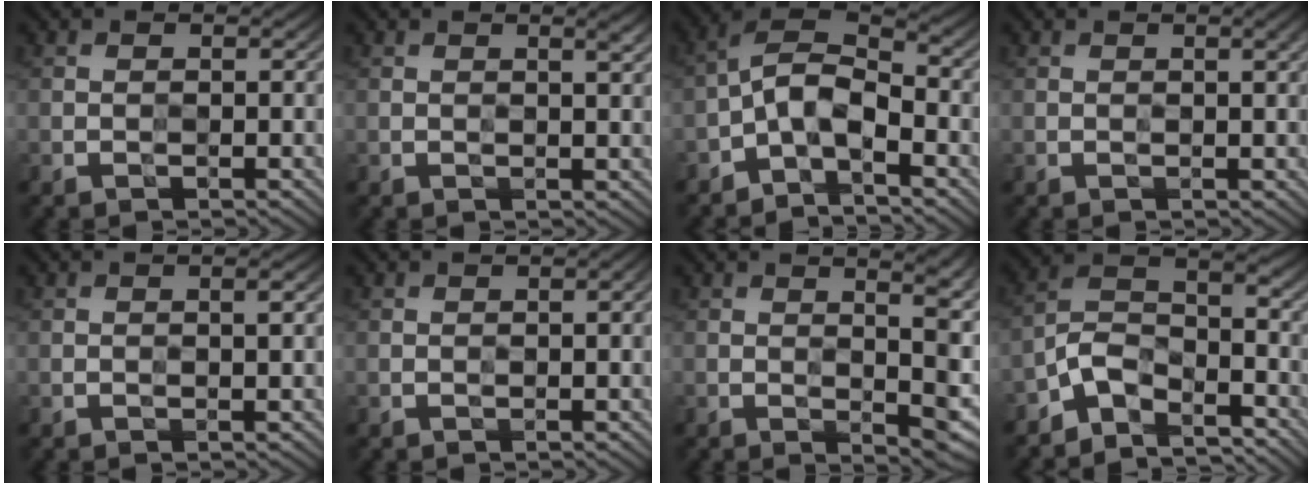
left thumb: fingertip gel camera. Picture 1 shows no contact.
{"total": 1.5, "force": [0.9, 0.0, 1.2], "torque": [-0.020, 0.001, 0.013]}
{"total": 6.9, "force": [-3.0, 3.1, 5.3], "torque": [-0.105, 0.014, -0.077]}
{"total": 2.4, "force": [0.7, 0.4, 2.3], "torque": [-0.030, 0.006, 0.010]}
{"total": 1.3, "force": [0.4, 0.0, 1.2], "torque": [-0.022, 0.002, 0.005]}
{"total": 1.9, "force": [0.3, 0.3, 1.8], "torque": [-0.026, 0.003, 0.003]}
{"total": 9.4, "force": [2.8, 2.9, 8.5], "torque": [-0.102, 0.009, 0.043]}
{"total": 7.8, "force": [-5.8, 3.6, 3.7], "torque": [-0.065, 0.002, -0.129]}